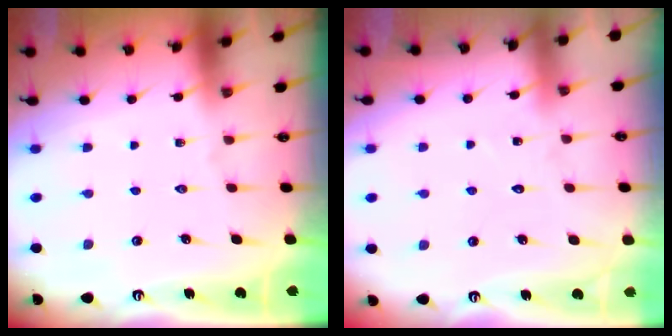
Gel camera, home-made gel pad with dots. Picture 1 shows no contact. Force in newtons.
{"total": 6.4, "press": 6.4, "slide": 0.6}